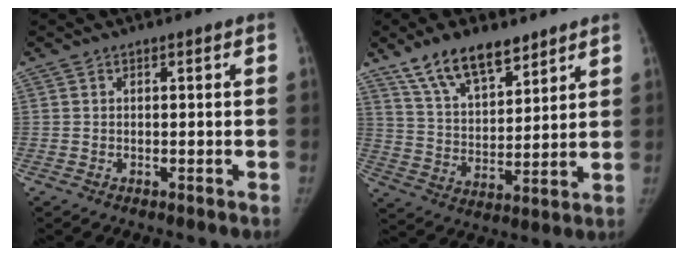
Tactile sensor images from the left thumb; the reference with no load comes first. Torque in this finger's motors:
{"motor_torque": [0.07, 0.18, -0.12, -0.31, 0.17]}